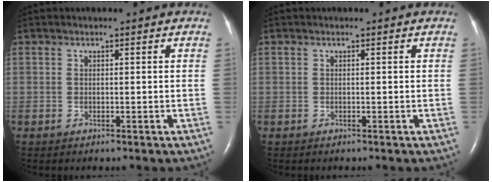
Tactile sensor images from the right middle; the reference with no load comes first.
{"total": 0.0}